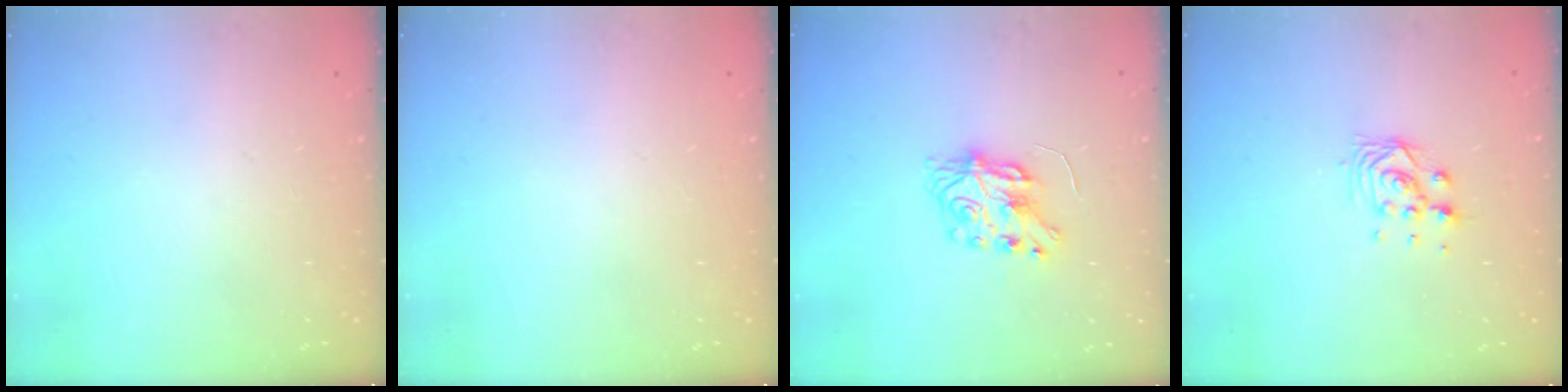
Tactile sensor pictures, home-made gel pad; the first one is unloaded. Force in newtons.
{"total": 0.0}
{"total": 7.2, "press": 7.2, "slide": 0.2}
{"total": 4.9, "press": 4.8, "slide": 0.5}